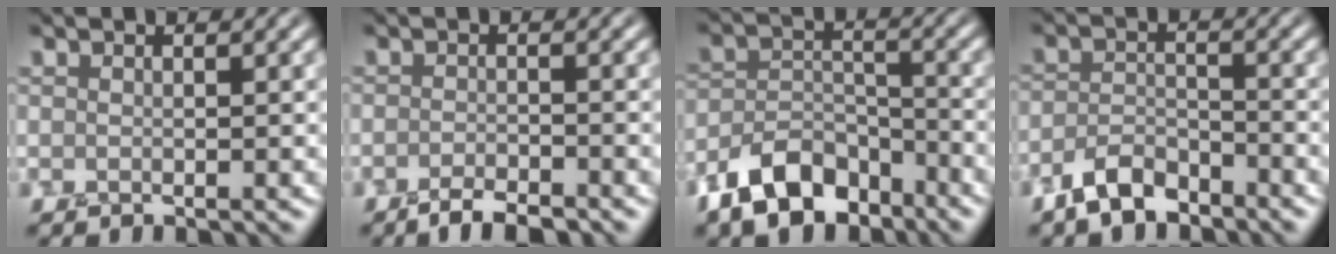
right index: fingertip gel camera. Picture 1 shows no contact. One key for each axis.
{"total": 2.5, "fx": -2.0, "fy": 0.5, "fz": 1.4, "tx": -0.025, "ty": 0.003, "tz": -0.041}
{"total": 6.8, "fx": -5.0, "fy": 3.5, "fz": 3.0, "tx": -0.048, "ty": -0.002, "tz": -0.098}
{"total": 3.6, "fx": -2.8, "fy": 1.5, "fz": 1.6, "tx": -0.029, "ty": 0.001, "tz": -0.061}